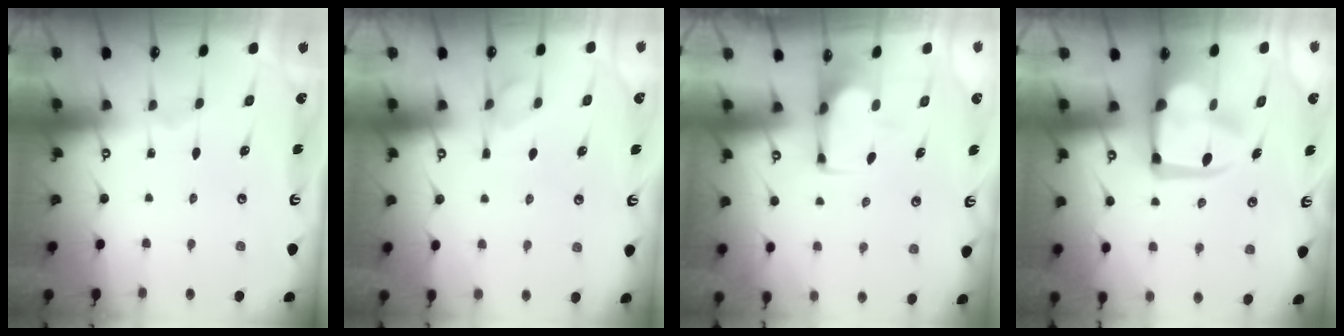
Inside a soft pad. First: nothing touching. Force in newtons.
{"total": 1.3, "press": 0.7, "slide": 1.2}
{"total": 0.0}
{"total": 15.7, "press": 15.6, "slide": 1.5}